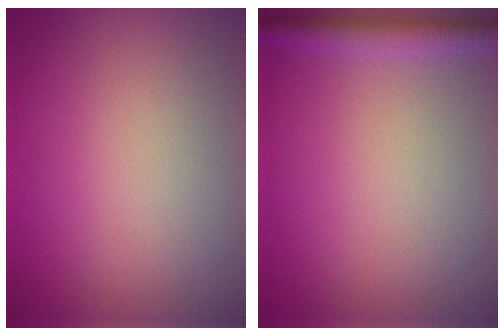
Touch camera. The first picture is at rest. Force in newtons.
{"total": 2.8, "press": 2.8, "slide": 0.2}